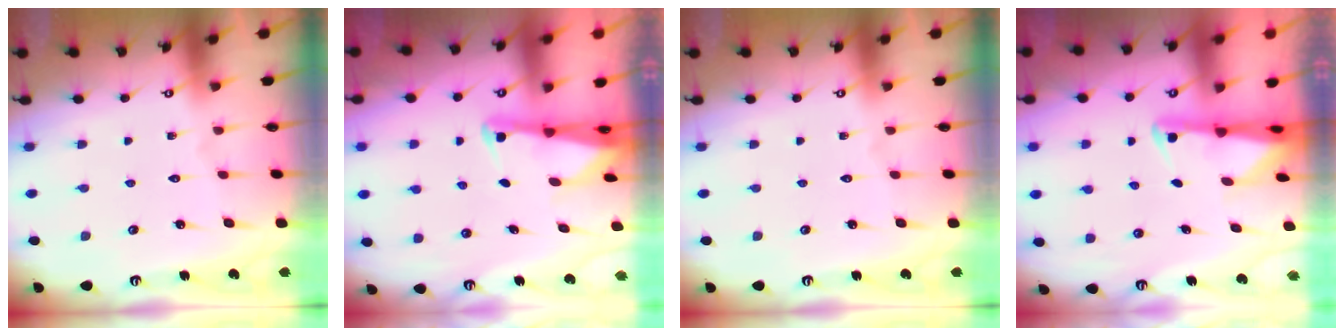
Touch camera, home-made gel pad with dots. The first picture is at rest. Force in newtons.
{"total": 2.7, "press": 2.7, "slide": 0.2}
{"total": 0.0}
{"total": 2.3, "press": 2.3, "slide": 0.5}